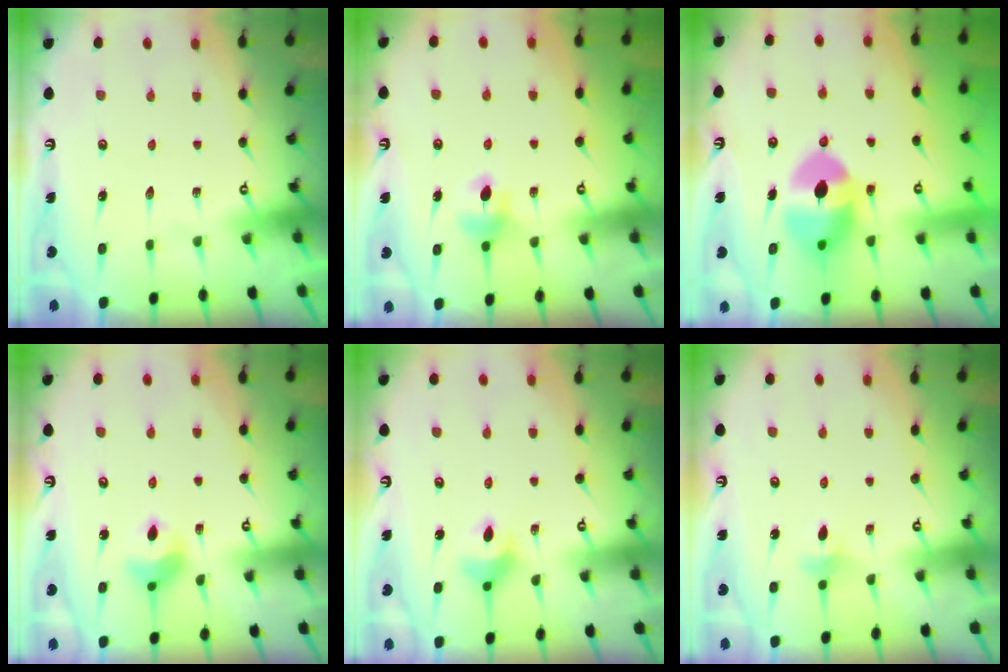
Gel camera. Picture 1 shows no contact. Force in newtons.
{"total": 6.2, "press": 6.1, "slide": 0.8}
{"total": 10.6, "press": 10.5, "slide": 1.6}
{"total": 6.9, "press": 6.9, "slide": 0.8}
{"total": 7.1, "press": 6.9, "slide": 1.7}
{"total": 3.3, "press": 3.3, "slide": 0.8}